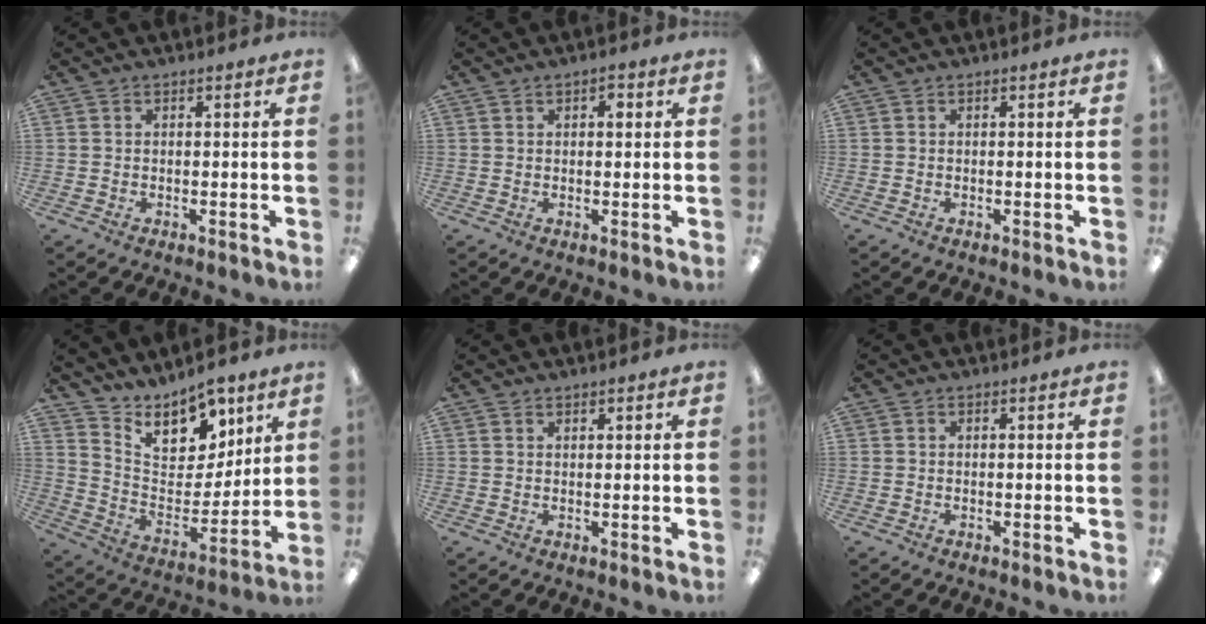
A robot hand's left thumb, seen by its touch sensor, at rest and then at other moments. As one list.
[{"total": 2.4, "force": [1.2, 1.3, 1.6], "torque": [-0.017, -0.002, 0.017]}, {"total": 0.0}, {"total": 14.1, "force": [11.4, 6.7, 4.8], "torque": [-0.084, -0.090, 0.212]}, {"total": 0.9, "force": [0.8, 0.1, 0.1], "torque": [-0.002, -0.001, 0.016]}, {"total": 0.0}]